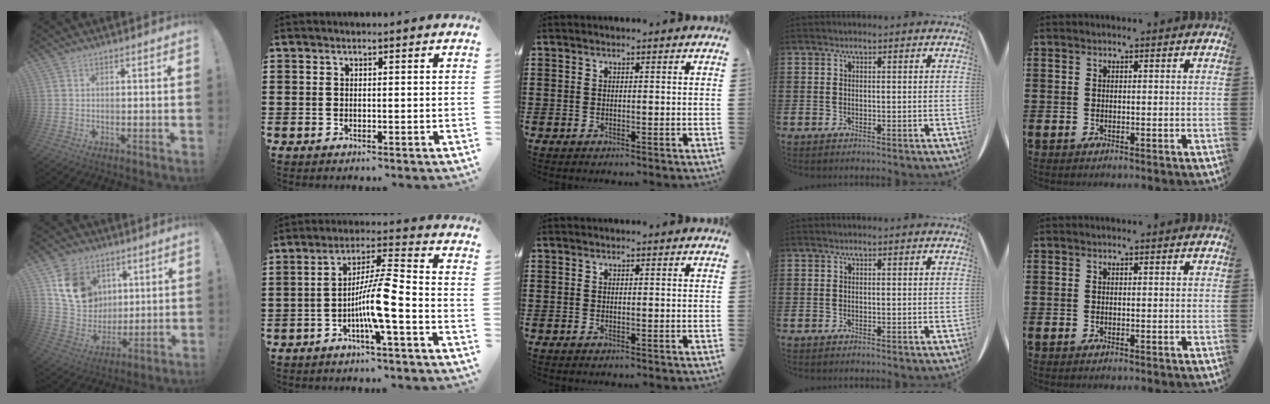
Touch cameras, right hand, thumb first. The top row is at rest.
{"thumb": {"total": 14.5, "force": [6.4, 11.7, 5.6], "torque": [-0.098, -0.025, 0.135]}, "index": {"total": 8.7, "force": [-3.4, 0.5, 8.0], "torque": [-0.156, -0.005, -0.067]}}